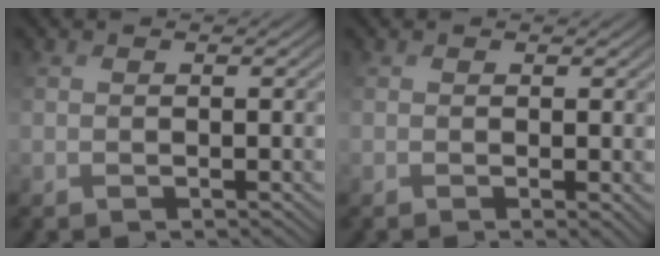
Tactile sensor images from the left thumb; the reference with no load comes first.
{"total": 1.5, "force": [-0.1, 0.4, 1.5], "torque": [-0.027, -0.004, 0.000]}